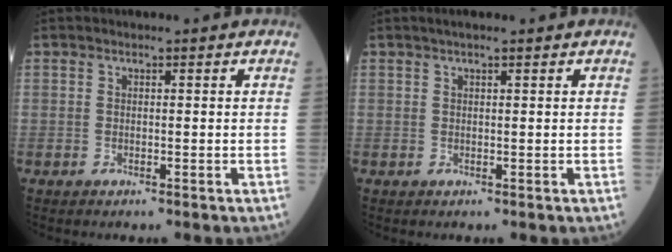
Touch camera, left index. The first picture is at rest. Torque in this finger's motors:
{"motor_torque": [0.22, -0.16, 0.03, 0.01]}